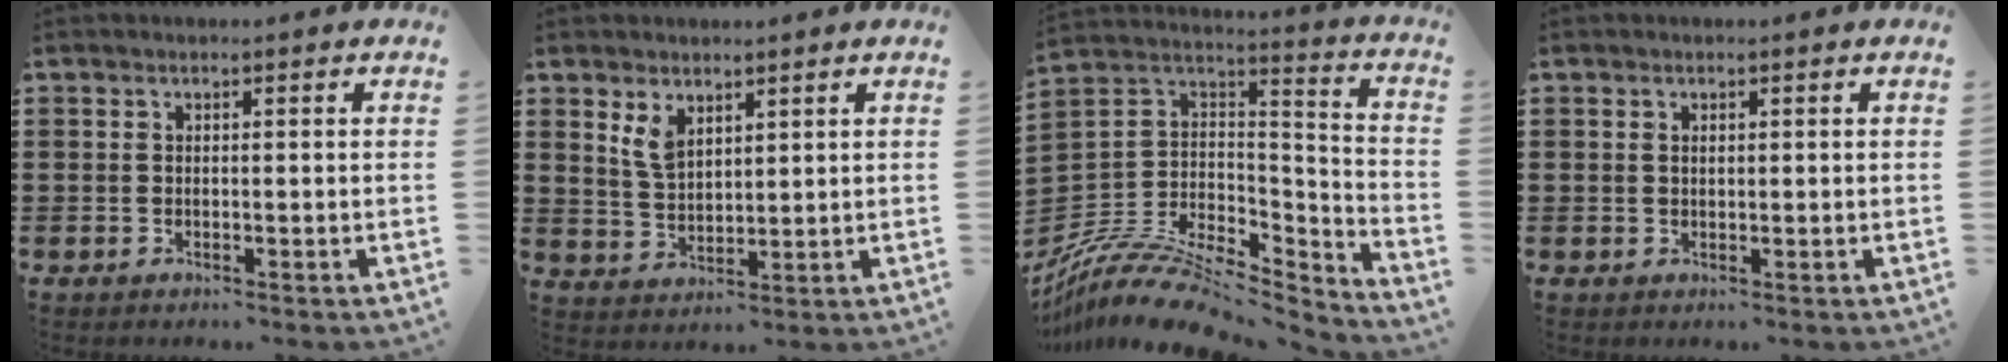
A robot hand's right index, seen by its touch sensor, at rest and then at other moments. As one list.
[{"total": 3.9, "force": [2.2, 2.2, 2.4], "torque": [-0.055, 0.004, 0.041]}, {"total": 10.0, "force": [-7.8, 3.6, 5.1], "torque": [-0.104, 0.006, -0.153]}, {"total": 0.5, "force": [0.0, 0.3, 0.5], "torque": [-0.011, 0.001, -0.001]}]